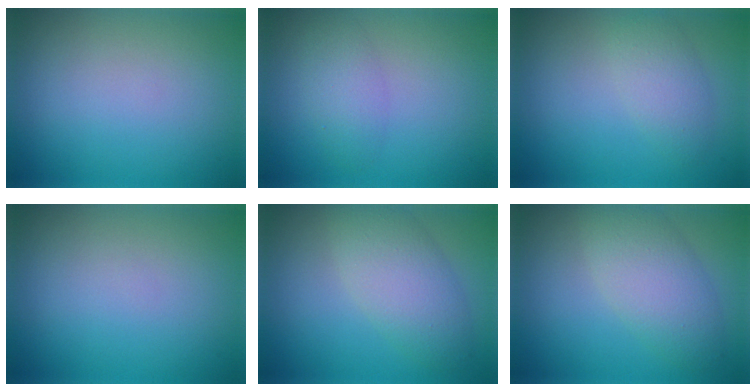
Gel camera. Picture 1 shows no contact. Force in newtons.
{"total": 2.0, "press": 2.0, "slide": 0.1}
{"total": 2.5, "press": 2.5, "slide": 0.0}
{"total": 0.0}
{"total": 5.0, "press": 5.0, "slide": 0.4}
{"total": 5.0, "press": 5.0, "slide": 0.4}